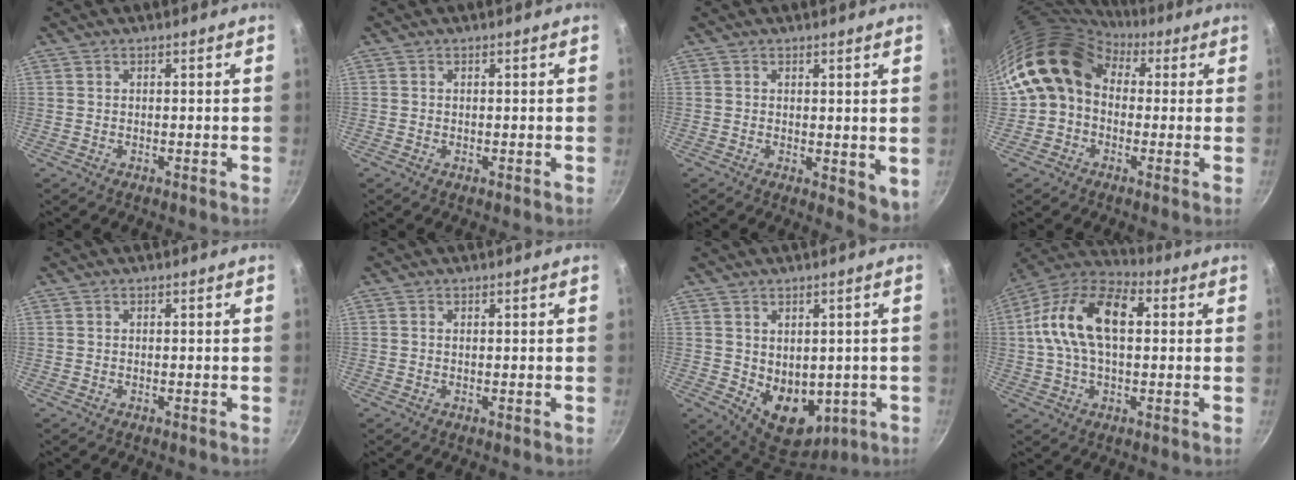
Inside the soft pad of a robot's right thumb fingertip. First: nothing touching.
{"total": 0.0}
{"total": 4.9, "force": [0.7, 2.6, 4.1], "torque": [-0.050, -0.012, 0.011]}
{"total": 11.9, "force": [1.9, 9.5, 6.9], "torque": [-0.092, 0.023, 0.012]}
{"total": 0.0}
{"total": 0.0}
{"total": 10.8, "force": [-0.8, 7.9, 7.3], "torque": [-0.076, -0.020, 0.016]}
{"total": 17.5, "force": [2.4, 10.1, 14.1], "torque": [-0.243, 0.033, 0.022]}